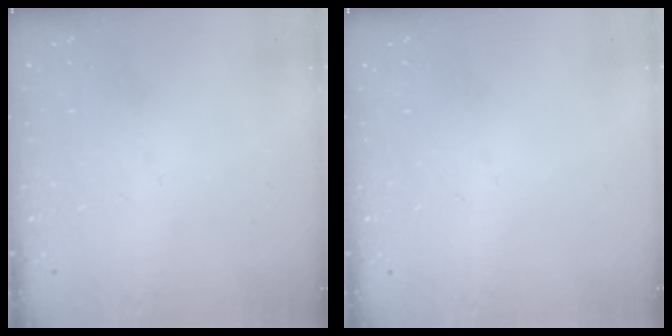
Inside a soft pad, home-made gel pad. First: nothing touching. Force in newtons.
{"total": 0.0}